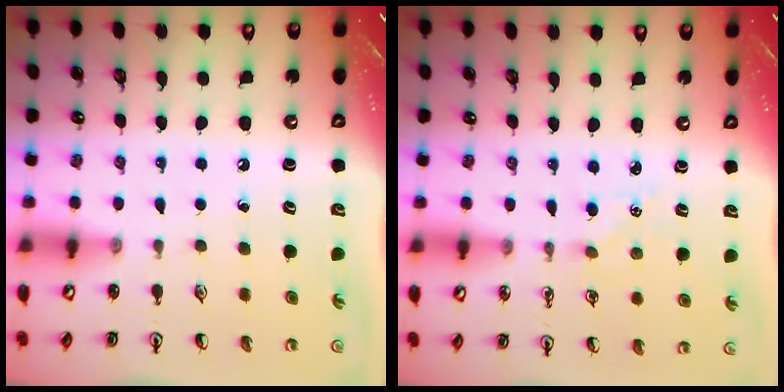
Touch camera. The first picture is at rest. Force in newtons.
{"total": 2.4, "press": 2.3, "slide": 0.3}